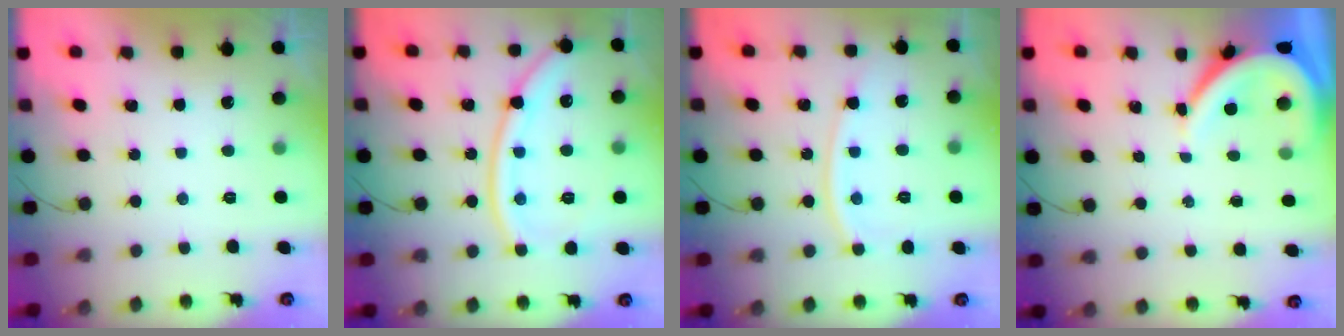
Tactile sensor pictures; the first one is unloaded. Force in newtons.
{"total": 14.7, "press": 14.6, "slide": 1.6}
{"total": 10.4, "press": 10.4, "slide": 1.2}
{"total": 8.3, "press": 8.2, "slide": 1.0}